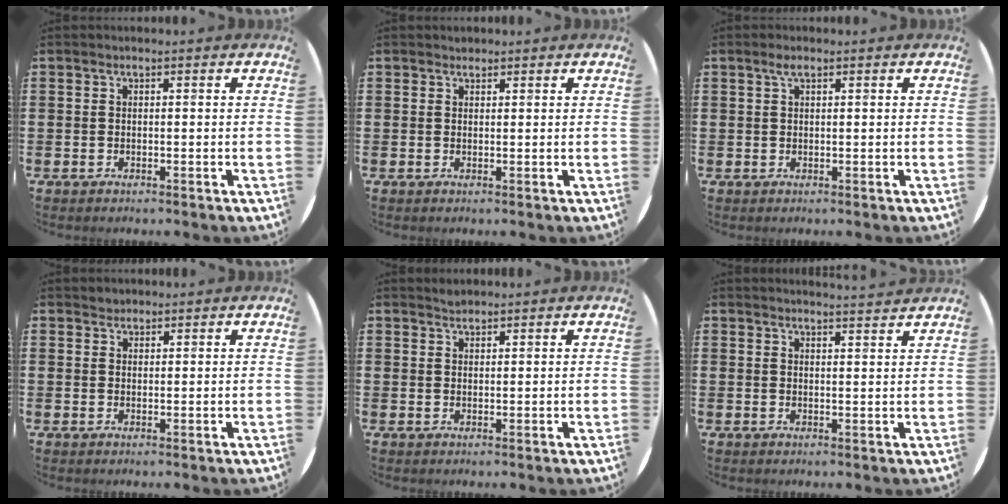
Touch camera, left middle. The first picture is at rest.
{"total": 0.7, "force": [0.6, 0.3, -0.1], "torque": [0.003, 0.004, 0.011]}
{"total": 1.4, "force": [0.7, 0.5, 1.0], "torque": [-0.021, 0.005, 0.011]}
{"total": 1.1, "force": [1.0, 0.4, -0.1], "torque": [0.001, 0.002, 0.020]}
{"total": 1.2, "force": [1.1, 0.2, 0.0], "torque": [0.000, 0.001, 0.022]}
{"total": 2.6, "force": [2.5, -0.4, 0.1], "torque": [-0.003, -0.013, 0.047]}